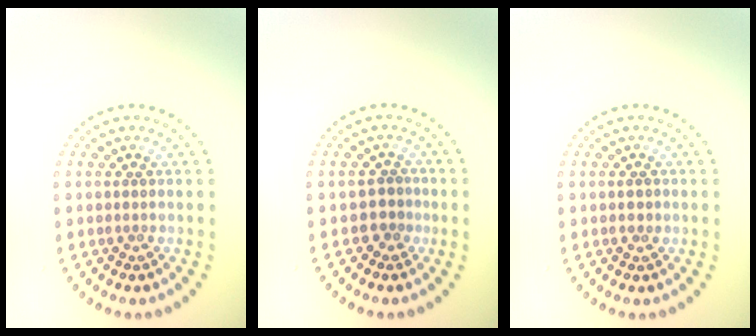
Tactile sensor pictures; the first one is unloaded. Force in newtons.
{"total": 1.6, "press": 1.2, "slide": 1.0}
{"total": 0.8, "press": 0.8, "slide": 0.1}